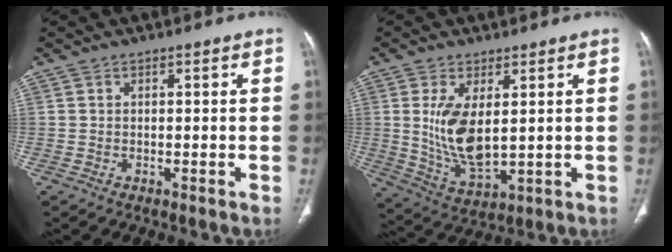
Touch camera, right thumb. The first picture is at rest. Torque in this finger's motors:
{"motor_torque": [-0.77, 1.07, 1.15, 0.23, 0.09]}